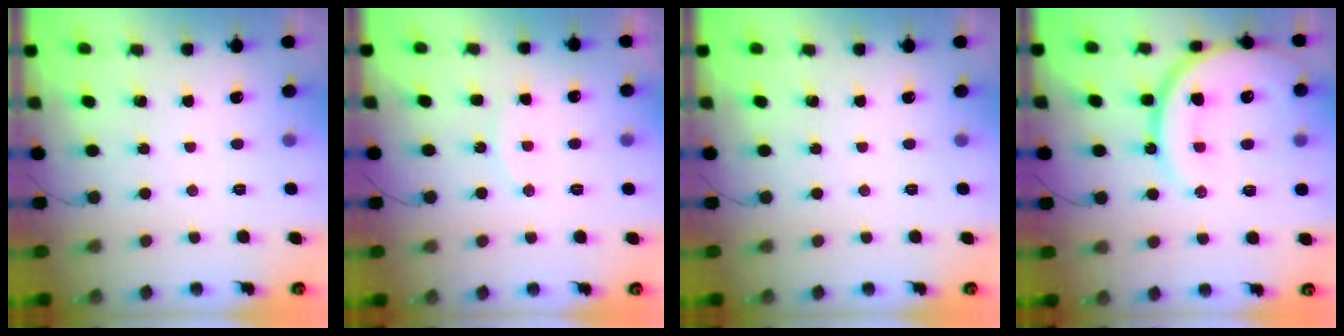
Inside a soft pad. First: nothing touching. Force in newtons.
{"total": 7.7, "press": 7.7, "slide": 0.4}
{"total": 0.0}
{"total": 18.7, "press": 18.6, "slide": 1.9}